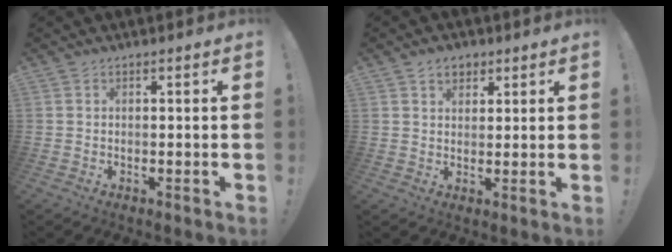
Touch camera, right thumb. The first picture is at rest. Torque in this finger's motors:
{"motor_torque": [0.01, 0.87, 0.39, 0.14, -0.04]}